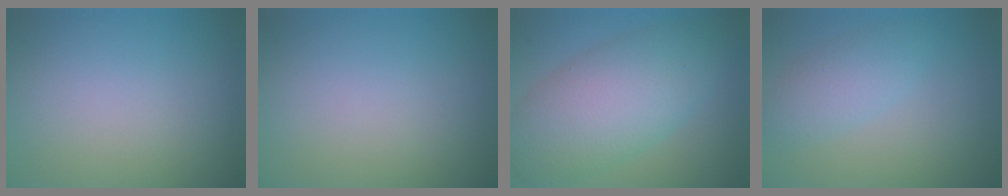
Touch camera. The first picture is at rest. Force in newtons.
{"total": 0.0}
{"total": 8.3, "press": 8.3, "slide": 0.1}
{"total": 2.8, "press": 2.8, "slide": 0.1}